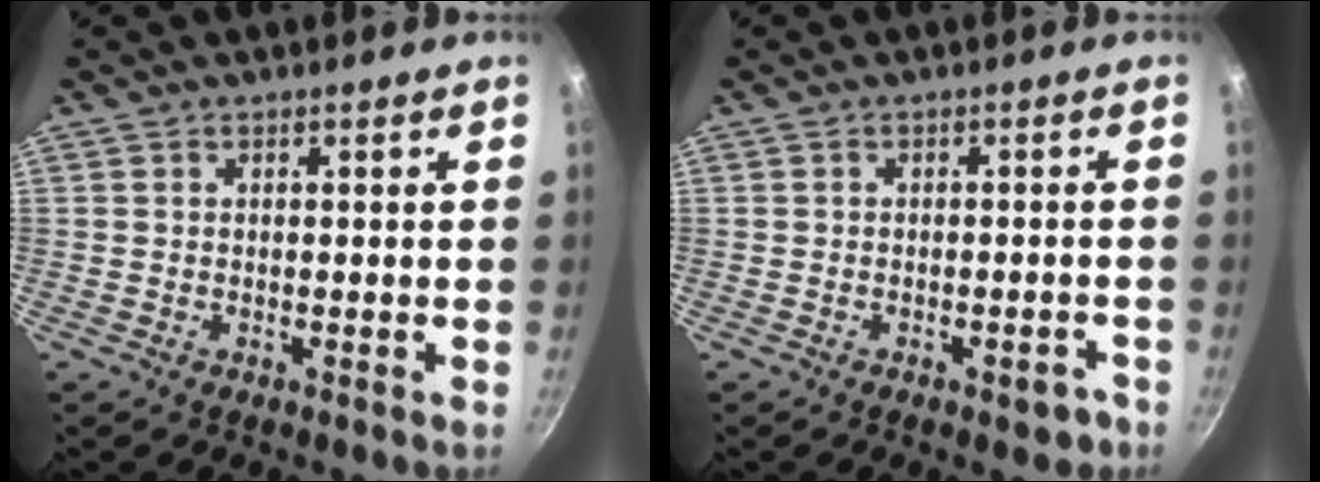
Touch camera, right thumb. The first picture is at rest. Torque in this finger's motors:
{"motor_torque": [0.23, -0.01, -0.11, 0.02, 0.08]}